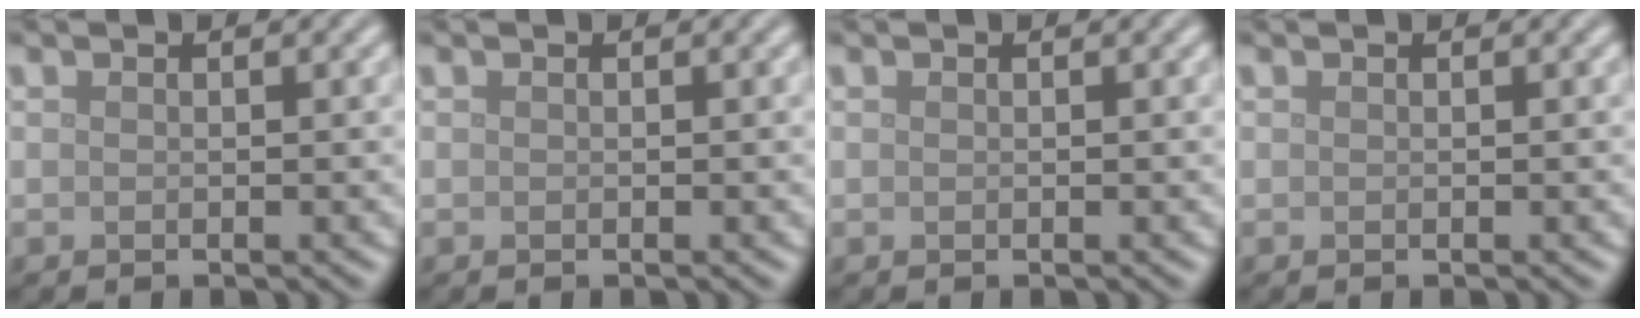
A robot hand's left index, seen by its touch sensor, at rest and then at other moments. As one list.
[{"total": 0.0}, {"total": 0.0}, {"total": 0.0}]